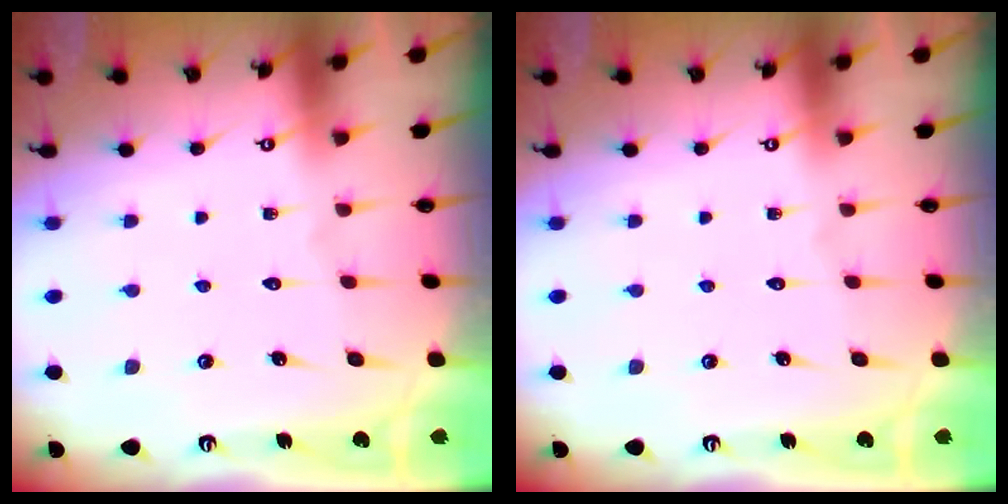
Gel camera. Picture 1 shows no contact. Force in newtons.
{"total": 0.0}